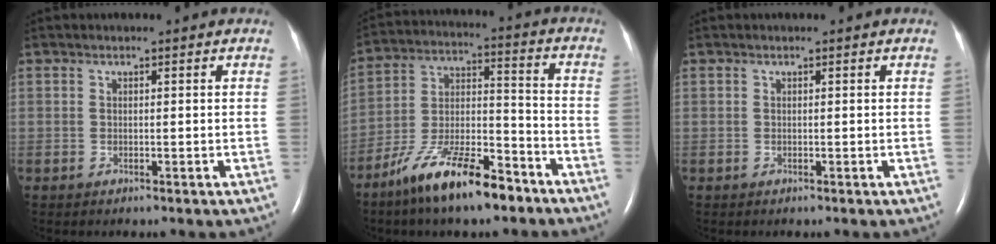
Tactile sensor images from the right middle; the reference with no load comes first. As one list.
[{"total": 14.6, "force": [-10.3, 3.7, 9.7], "torque": [-0.185, 0.004, -0.184]}, {"total": 0.0}]